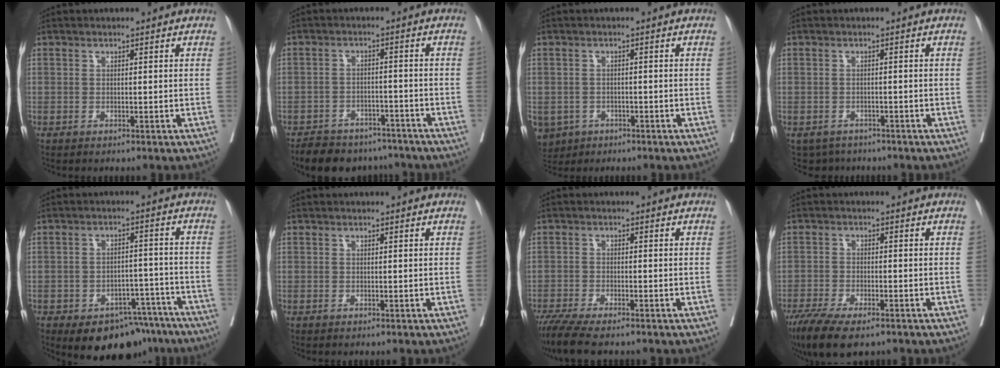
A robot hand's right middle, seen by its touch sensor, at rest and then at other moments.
{"total": 11.2, "force": [-9.6, 4.8, 3.1], "torque": [-0.042, 0.010, -0.130]}
{"total": 6.7, "force": [-3.5, 5.4, 1.9], "torque": [-0.046, 0.001, -0.051]}
{"total": 3.7, "force": [-3.0, 2.1, 0.0], "torque": [0.010, 0.002, -0.043]}
{"total": 12.1, "force": [-8.9, 6.6, 5.0], "torque": [-0.043, 0.028, -0.120]}
{"total": 0.0}
{"total": 7.4, "force": [-6.0, 0.9, 4.2], "torque": [-0.069, -0.017, -0.103]}
{"total": 10.6, "force": [-7.6, 3.2, 6.6], "torque": [-0.109, -0.019, -0.124]}